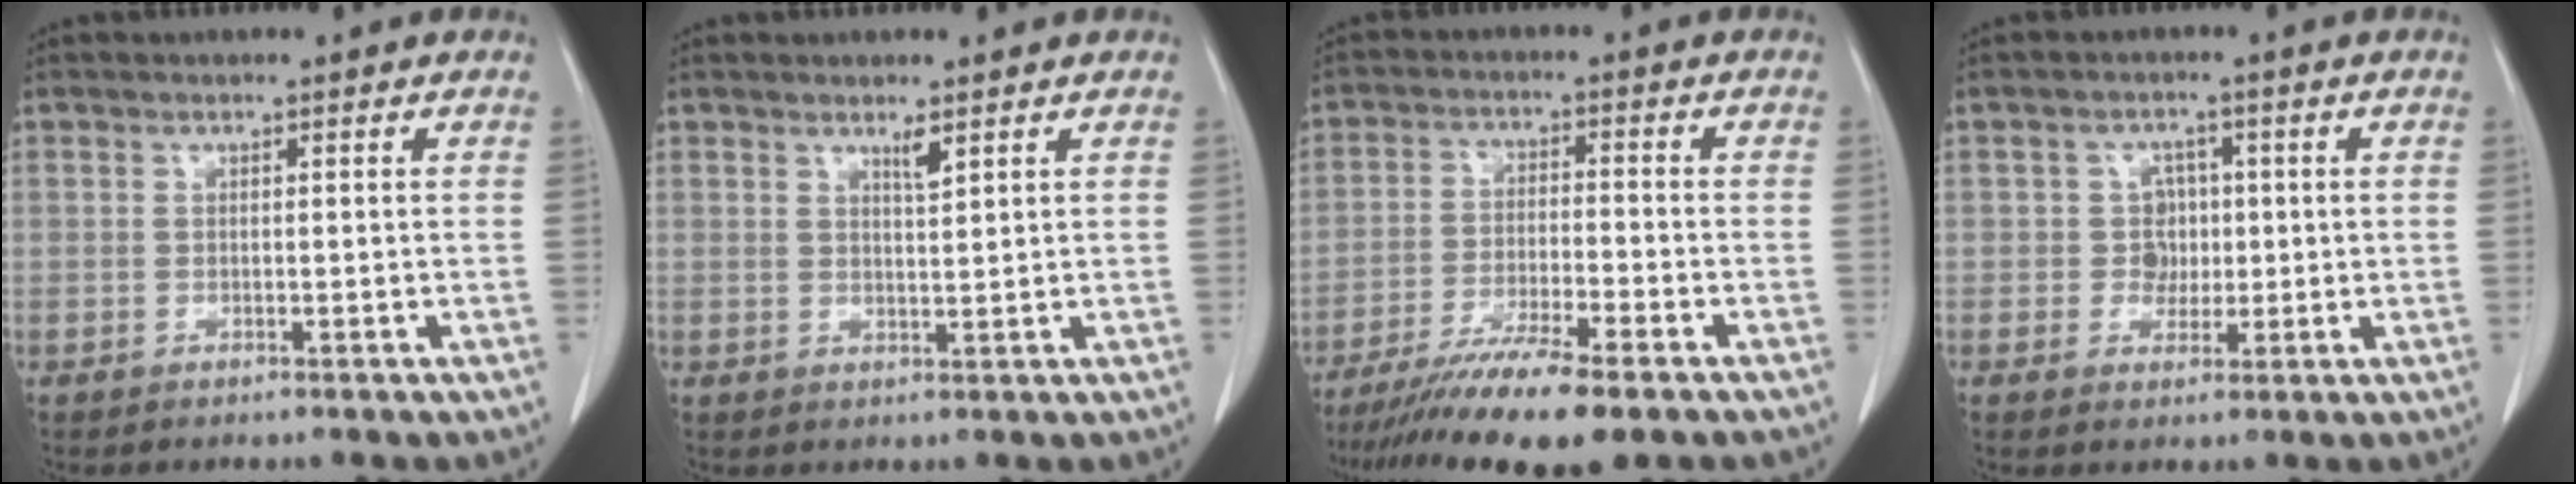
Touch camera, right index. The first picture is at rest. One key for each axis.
{"total": 1.8, "fx": 1.3, "fy": 0.0, "fz": 1.3, "tx": -0.024, "ty": -0.006, "tz": 0.024}
{"total": 12.4, "fx": -9.4, "fy": 0.5, "fz": 8.0, "tx": -0.134, "ty": -0.029, "tz": -0.154}
{"total": 3.4, "fx": 0.1, "fy": 3.3, "fz": 0.9, "tx": -0.006, "ty": 0.009, "tz": 0.004}